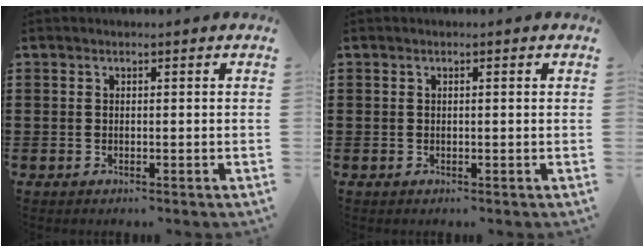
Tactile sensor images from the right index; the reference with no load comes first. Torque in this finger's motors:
{"motor_torque": [-0.36, 0.24, -0.01, -0.01]}